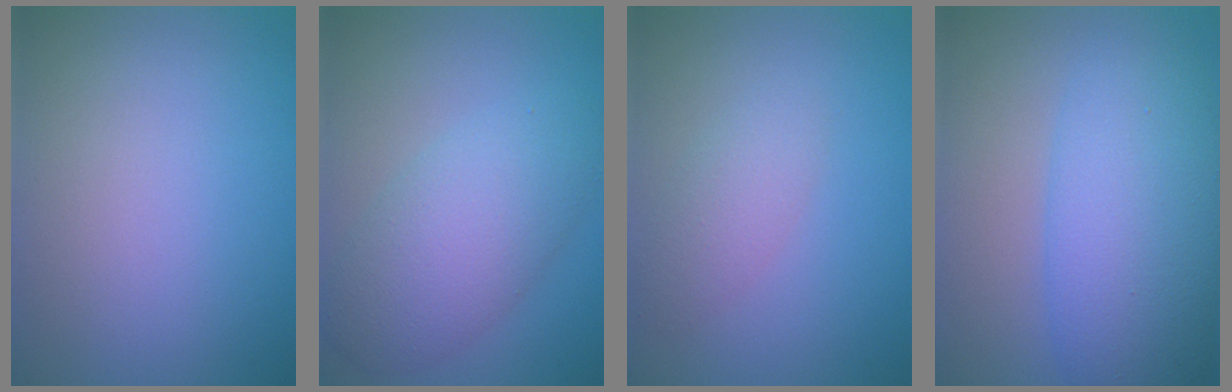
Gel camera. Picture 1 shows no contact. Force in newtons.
{"total": 4.3, "press": 4.3, "slide": 0.3}
{"total": 2.2, "press": 2.2, "slide": 0.1}
{"total": 8.4, "press": 8.4, "slide": 0.2}